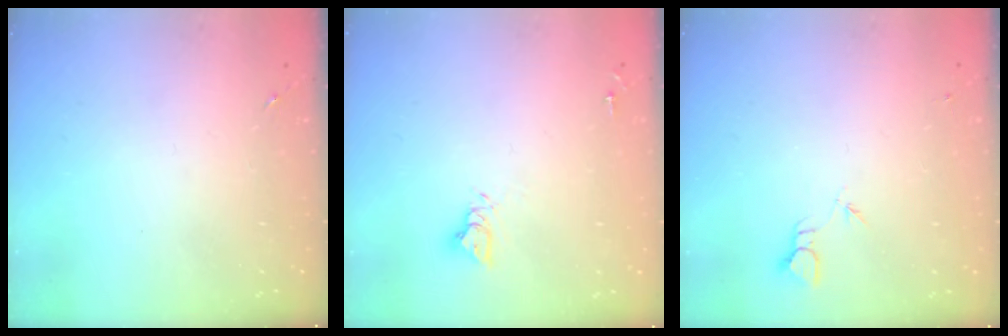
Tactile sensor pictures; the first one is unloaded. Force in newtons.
{"total": 5.5, "press": 5.5, "slide": 0.5}
{"total": 2.3, "press": 2.3, "slide": 0.1}